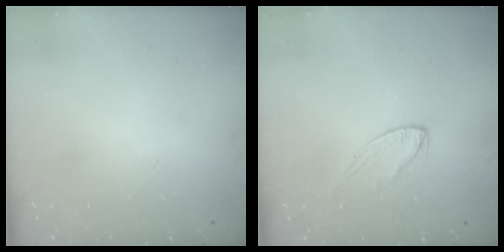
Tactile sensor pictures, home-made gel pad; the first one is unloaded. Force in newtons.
{"total": 6.1, "press": 6.0, "slide": 0.6}